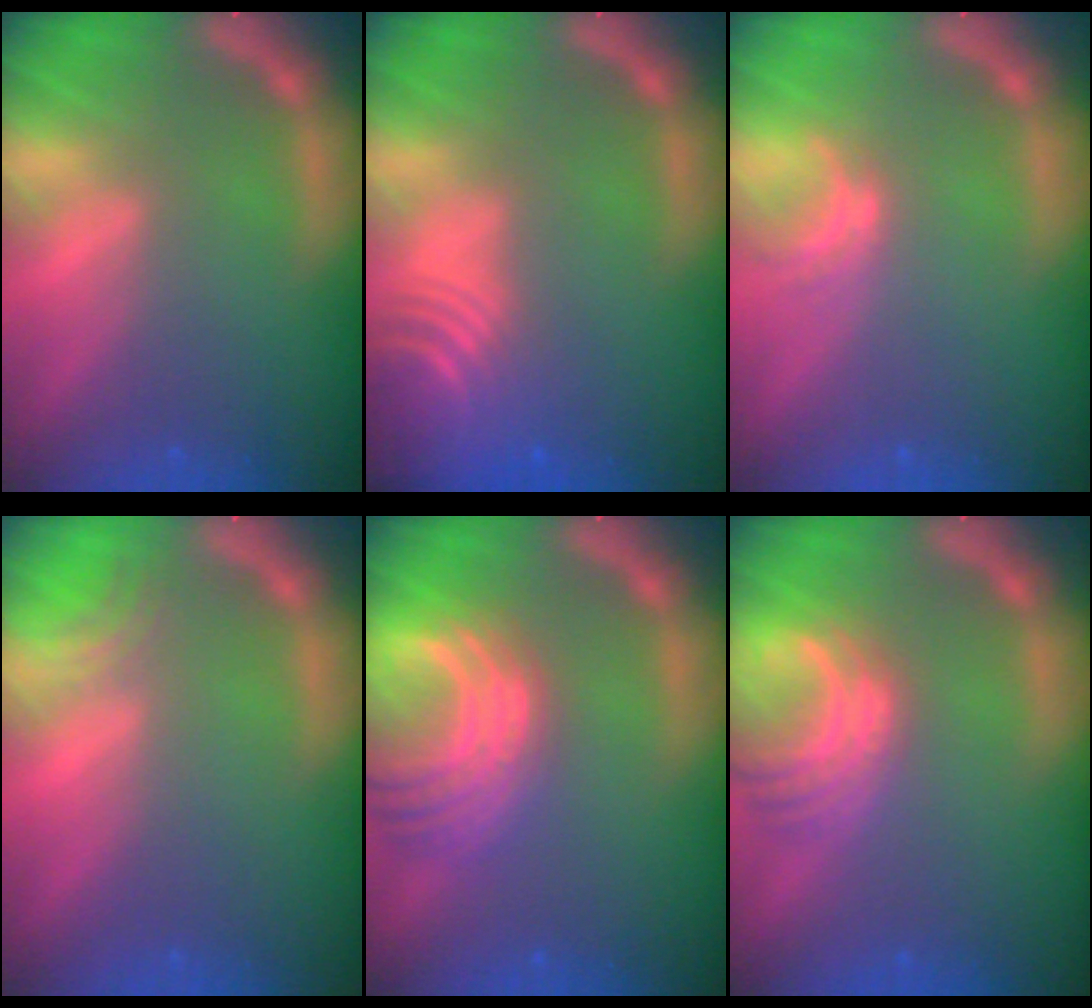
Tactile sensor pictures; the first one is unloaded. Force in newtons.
{"total": 9.1}
{"total": 1.5}
{"total": 1.5}
{"total": 9.0}
{"total": 5.5}